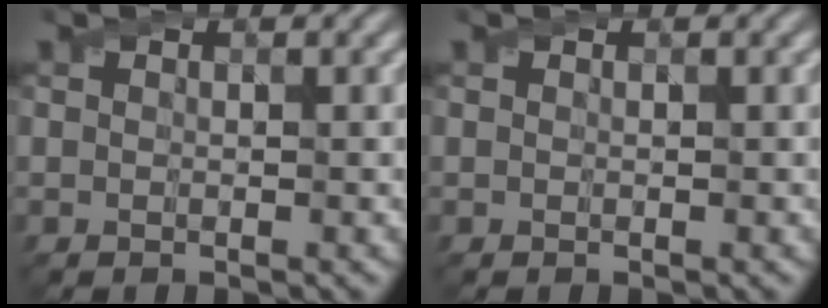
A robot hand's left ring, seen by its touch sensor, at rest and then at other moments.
{"total": 0.0}